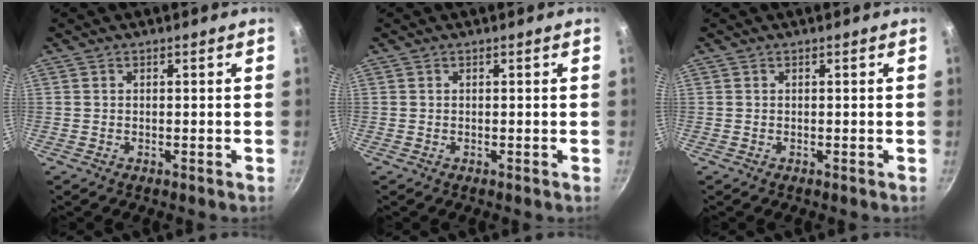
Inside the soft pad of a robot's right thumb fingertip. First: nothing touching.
{"total": 0.0}
{"total": 0.0}